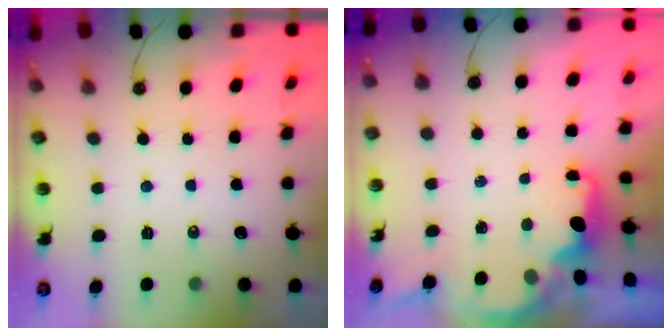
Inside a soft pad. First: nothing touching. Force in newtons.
{"total": 2.2, "press": 2.0, "slide": 0.8}